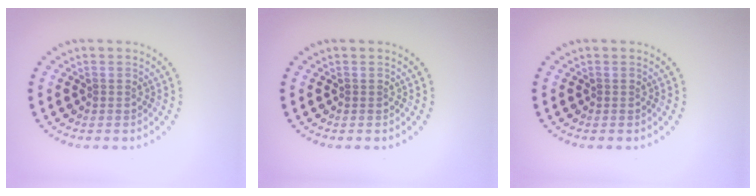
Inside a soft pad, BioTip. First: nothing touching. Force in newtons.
{"total": 0.0}
{"total": 0.0}